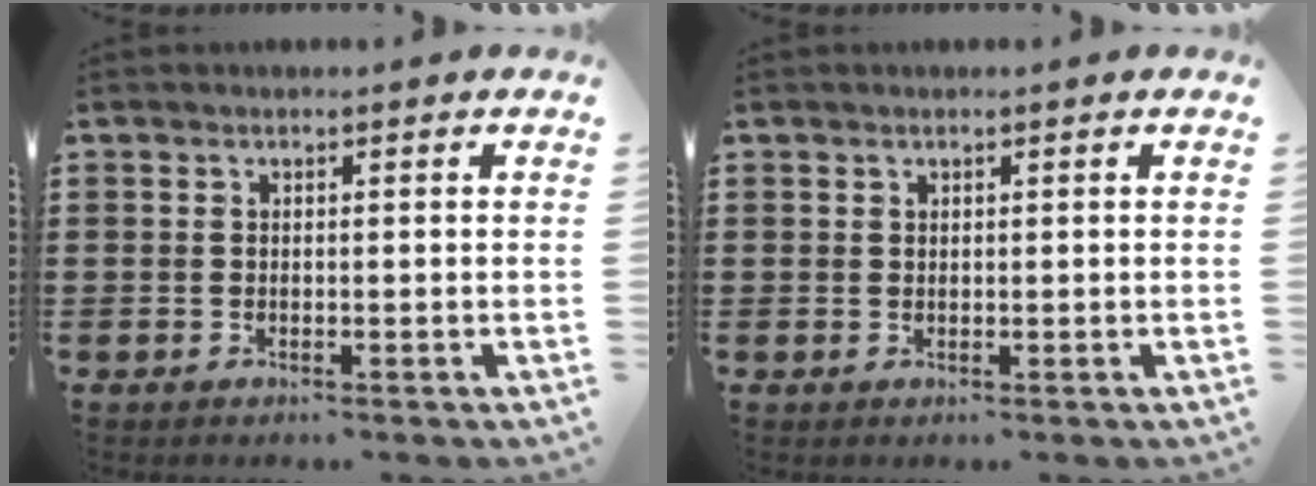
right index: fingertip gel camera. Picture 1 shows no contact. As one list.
[{"total": 0.5, "force": [0.4, 0.4, 0.1], "torque": [-0.003, 0.001, 0.008]}]